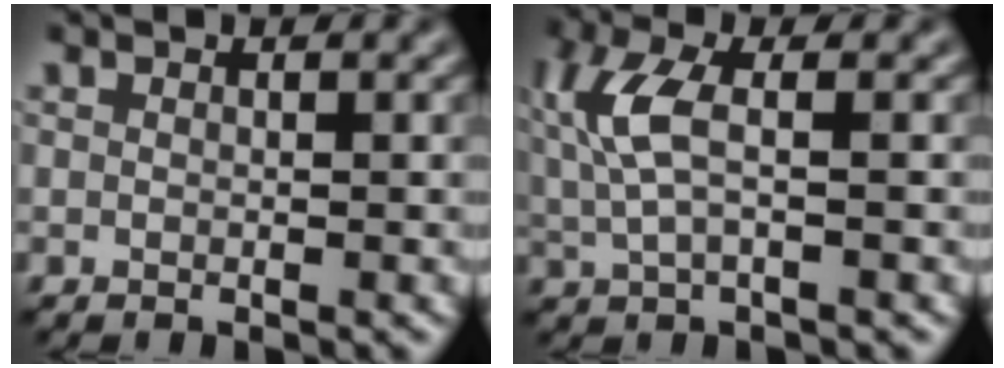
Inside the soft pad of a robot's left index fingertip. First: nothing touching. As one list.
[{"total": 4.5, "force": [0.7, 1.7, 4.1], "torque": [-0.103, 0.007, 0.010]}]